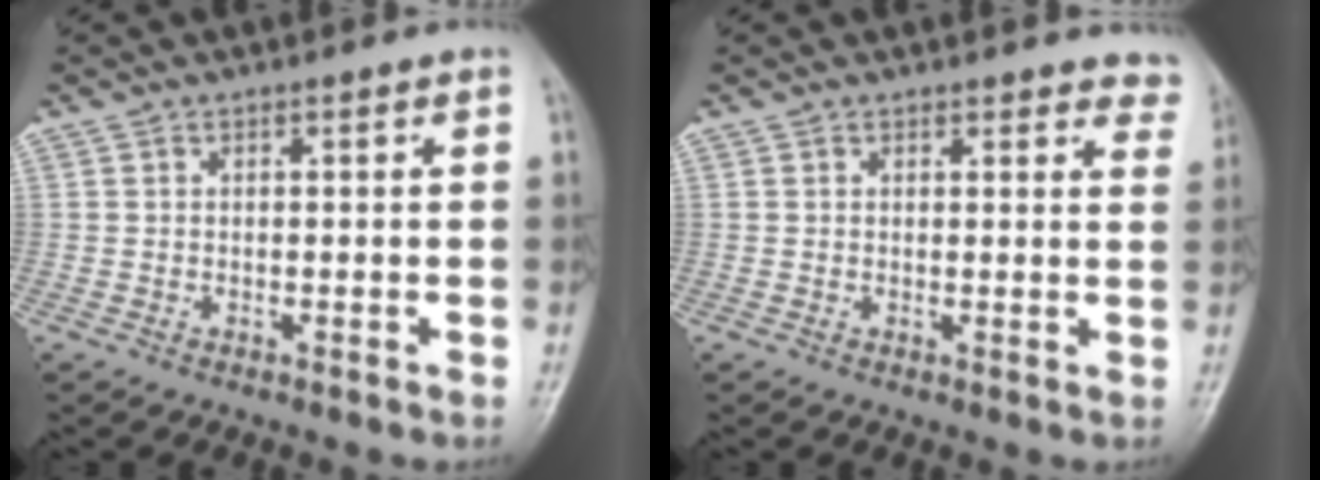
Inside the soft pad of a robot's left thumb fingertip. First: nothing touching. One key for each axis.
{"total": 5.8, "fx": 5.3, "fy": 2.1, "fz": 0.9, "tx": 0.035, "ty": -0.021, "tz": 0.036}